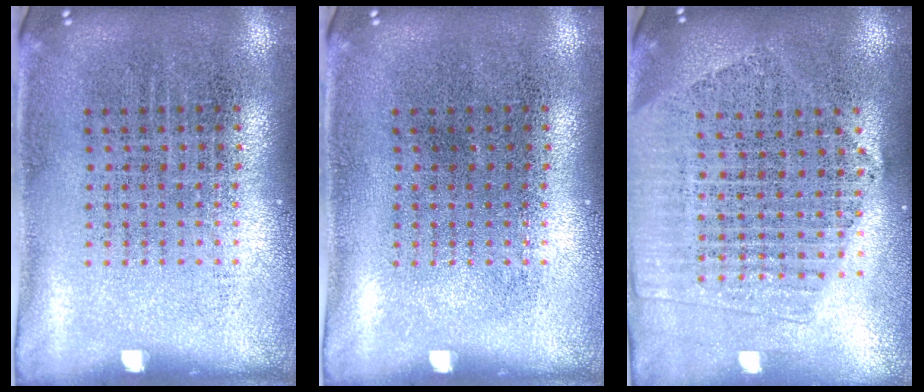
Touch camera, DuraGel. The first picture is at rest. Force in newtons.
{"total": 0.0}
{"total": 2.1, "press": 1.9, "slide": 0.8}